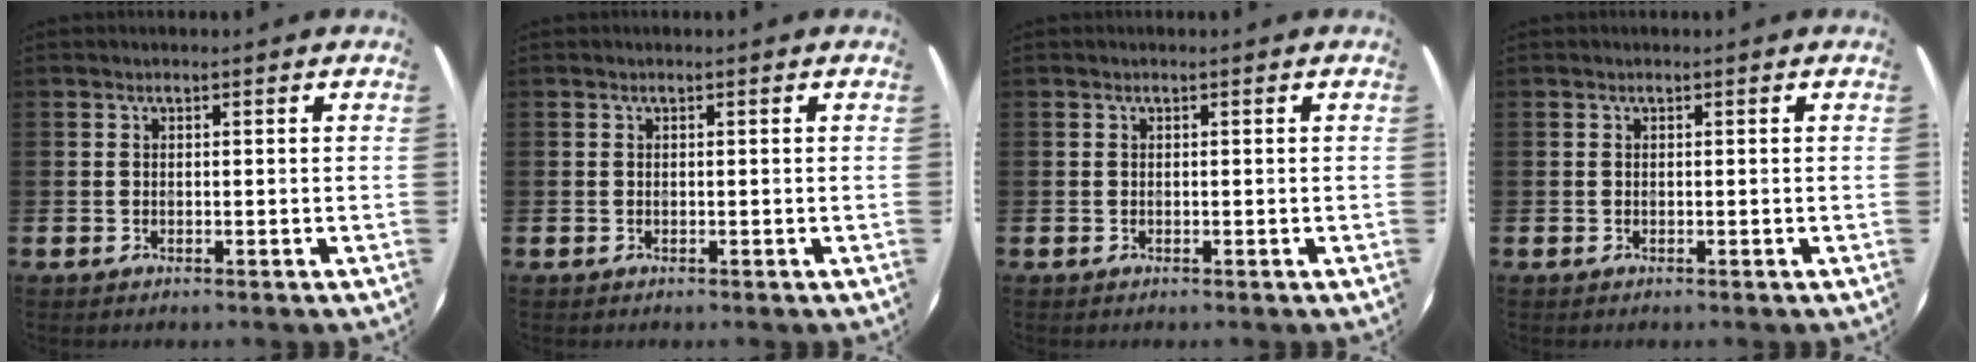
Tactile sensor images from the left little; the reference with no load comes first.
{"total": 0.0}
{"total": 0.0}
{"total": 0.0}